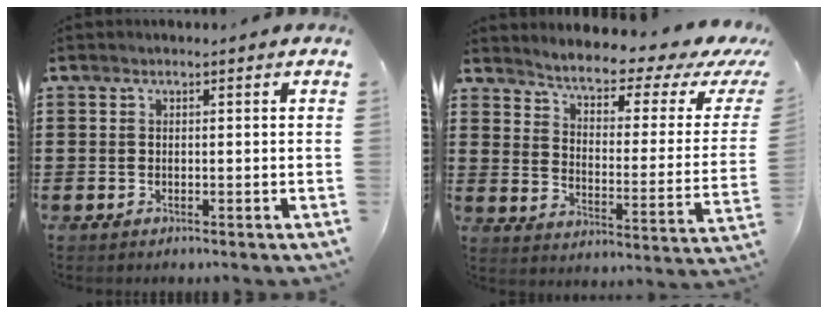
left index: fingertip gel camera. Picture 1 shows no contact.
{"total": 3.8, "force": [3.1, 0.4, 2.2], "torque": [-0.061, -0.027, 0.043]}